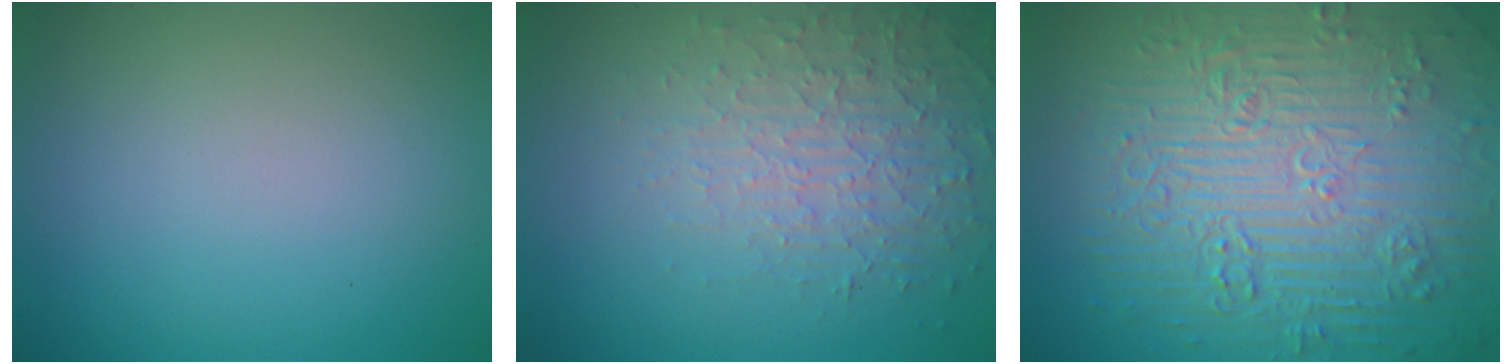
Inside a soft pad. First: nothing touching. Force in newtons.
{"total": 3.9, "press": 3.5, "slide": 1.8}
{"total": 12.0, "press": 7.9, "slide": 9.0}